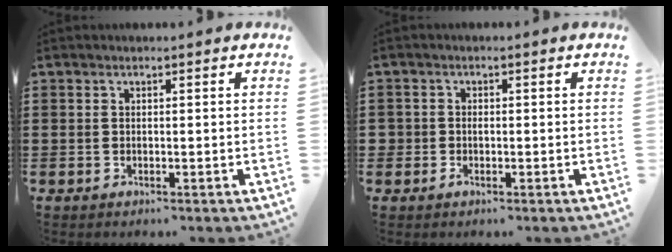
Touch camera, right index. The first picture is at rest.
{"total": 1.1, "force": [-0.4, 0.9, 0.5], "torque": [-0.013, -0.002, -0.008]}